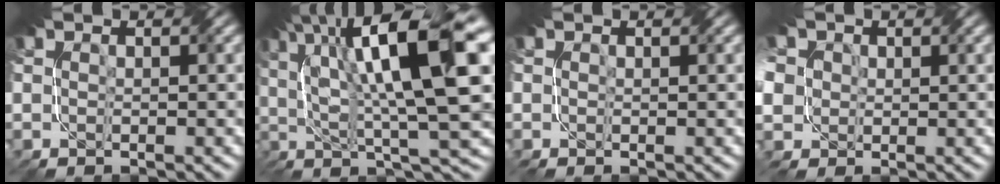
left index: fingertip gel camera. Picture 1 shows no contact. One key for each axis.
{"total": 15.0, "fx": 4.8, "fy": 3.6, "fz": 13.7, "tx": -0.220, "ty": 0.019, "tz": 0.082}
{"total": 0.0}
{"total": 5.6, "fx": 0.8, "fy": 4.8, "fz": 2.7, "tx": -0.078, "ty": 0.018, "tz": 0.011}